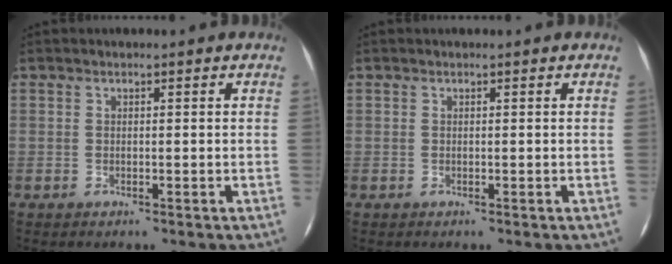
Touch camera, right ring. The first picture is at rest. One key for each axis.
{"total": 0.0}